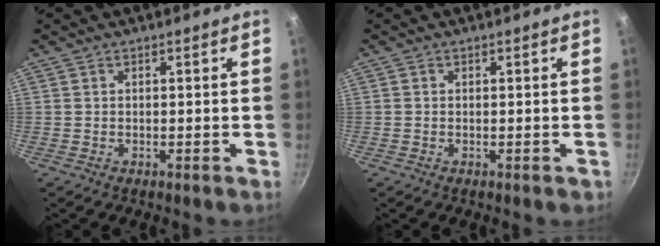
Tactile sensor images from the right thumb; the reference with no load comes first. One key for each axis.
{"total": 0.6, "fx": -0.2, "fy": 0.5, "fz": 0.3, "tx": -0.002, "ty": 0.001, "tz": -0.003}